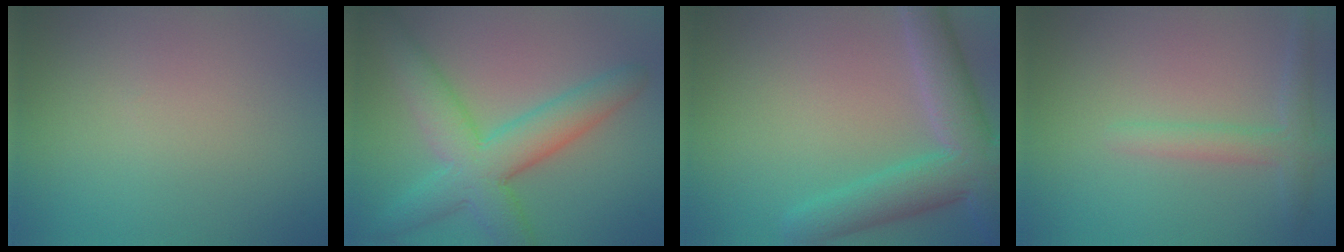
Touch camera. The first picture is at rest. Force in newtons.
{"total": 7.0, "press": 7.0, "slide": 0.1}
{"total": 7.3, "press": 7.3, "slide": 0.4}
{"total": 2.3, "press": 2.3, "slide": 0.1}